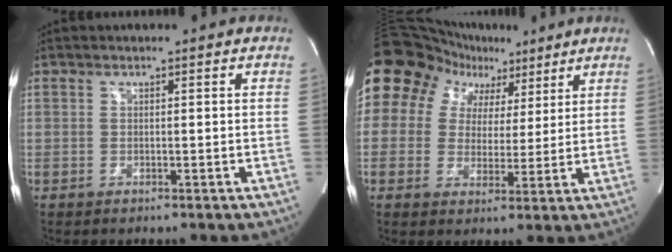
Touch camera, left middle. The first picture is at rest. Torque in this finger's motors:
{"motor_torque": [2.06, -0.08, 1.05, 0.21]}